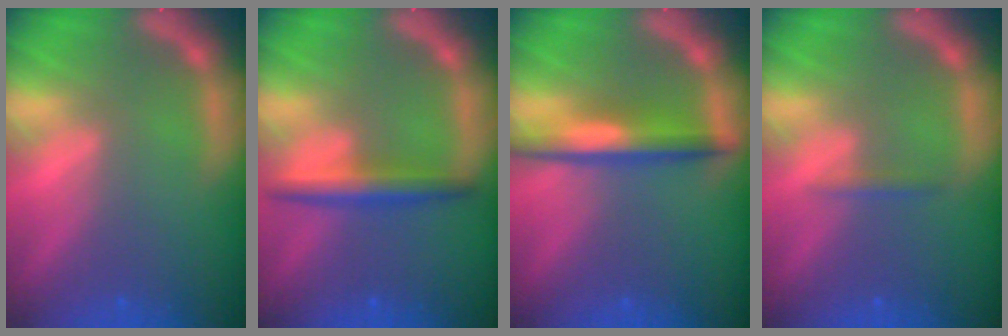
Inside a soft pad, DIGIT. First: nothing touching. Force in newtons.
{"total": 3.5}
{"total": 4.5}
{"total": 0.9}